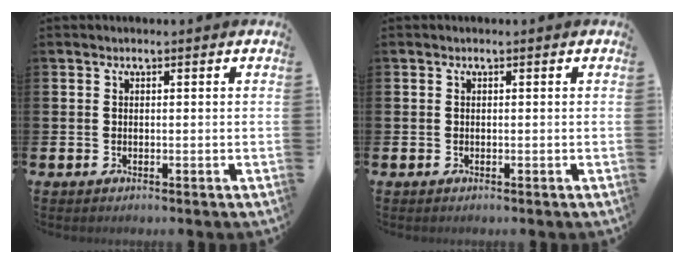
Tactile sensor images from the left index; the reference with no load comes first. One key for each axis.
{"total": 0.0}